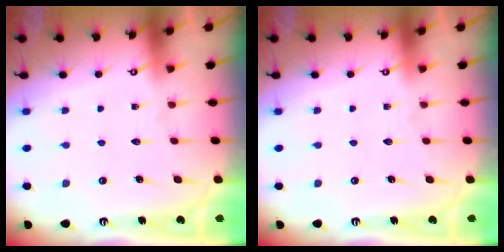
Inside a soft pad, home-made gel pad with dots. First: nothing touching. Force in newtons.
{"total": 0.0}